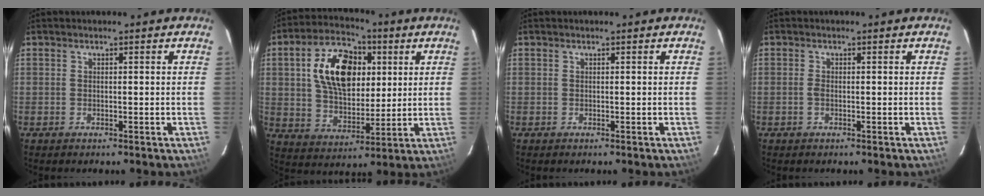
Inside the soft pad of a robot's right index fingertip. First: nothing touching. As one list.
[{"total": 16.3, "force": [4.2, 10.3, 12.0], "torque": [-0.218, 0.029, 0.078]}, {"total": 0.0}, {"total": 1.1, "force": [-0.3, 0.5, 0.9], "torque": [-0.020, 0.001, -0.007]}]